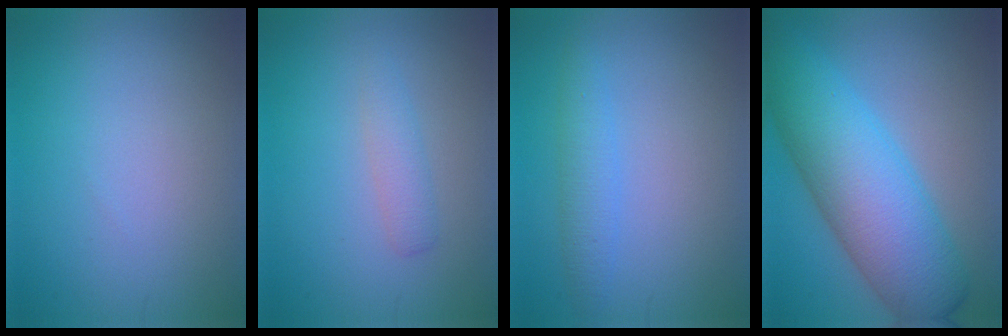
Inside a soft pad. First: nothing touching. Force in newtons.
{"total": 1.7, "press": 1.7, "slide": 0.1}
{"total": 2.2, "press": 2.2, "slide": 0.2}
{"total": 10.4, "press": 10.4, "slide": 0.3}